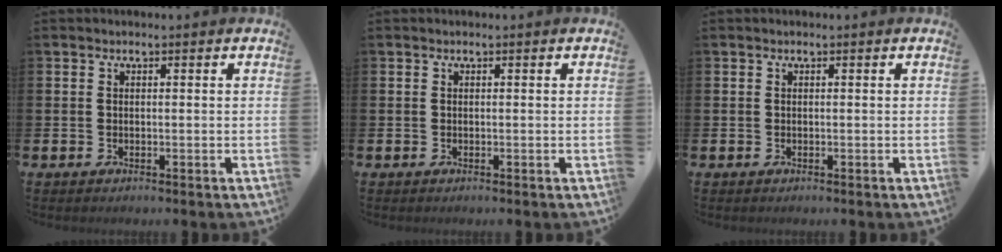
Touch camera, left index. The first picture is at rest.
{"total": 0.0}
{"total": 0.0}